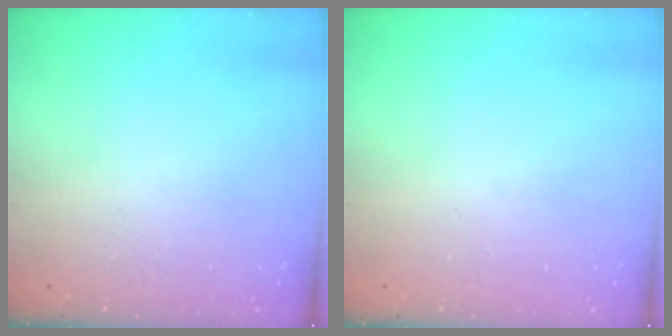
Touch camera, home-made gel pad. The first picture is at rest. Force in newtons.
{"total": 0.5, "press": 0.5, "slide": 0.1}